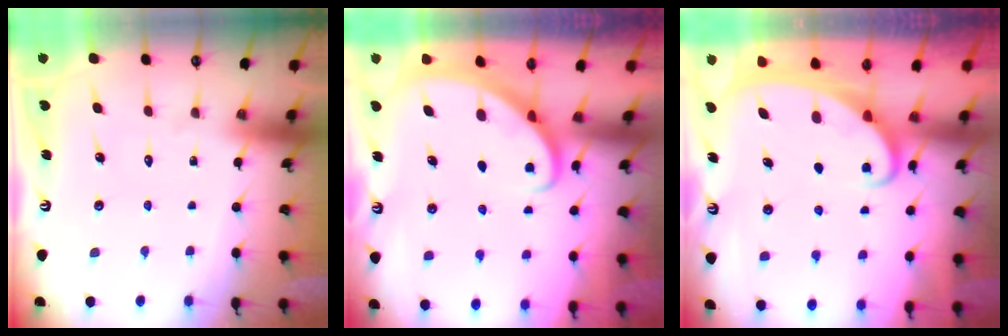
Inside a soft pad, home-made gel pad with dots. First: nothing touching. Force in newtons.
{"total": 2.6, "press": 2.6, "slide": 0.2}
{"total": 2.1, "press": 2.1, "slide": 0.4}